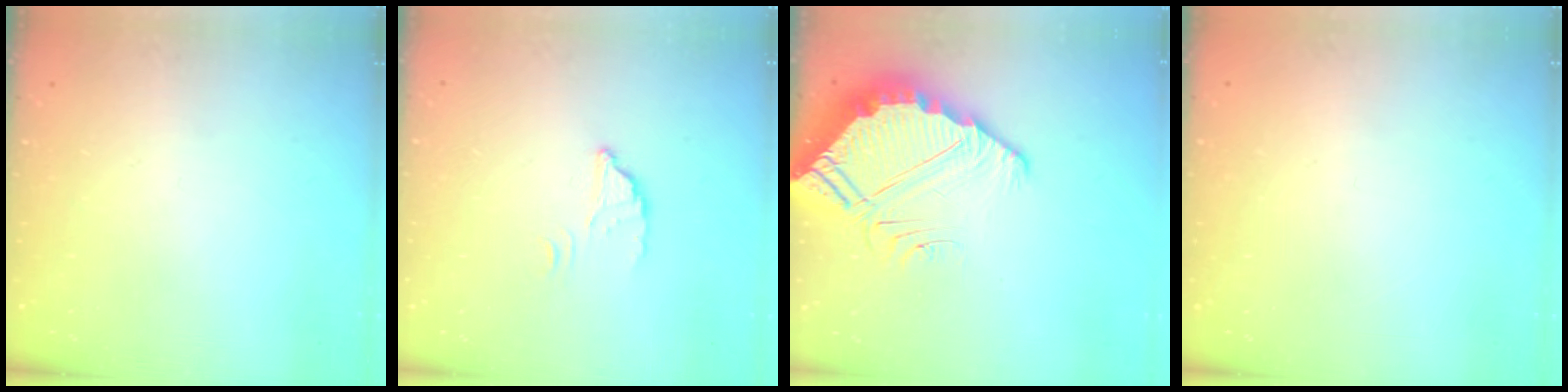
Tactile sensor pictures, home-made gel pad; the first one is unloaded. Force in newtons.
{"total": 2.5, "press": 2.5, "slide": 0.1}
{"total": 10.4, "press": 10.4, "slide": 0.6}
{"total": 2.2, "press": 2.2, "slide": 0.1}